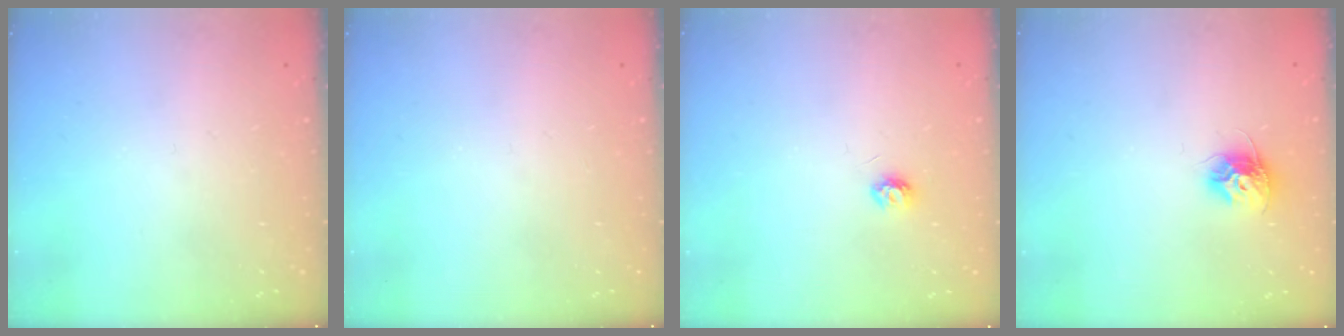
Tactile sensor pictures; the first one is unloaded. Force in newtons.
{"total": 0.0}
{"total": 4.6, "press": 4.6, "slide": 0.5}
{"total": 9.4, "press": 9.4, "slide": 0.2}